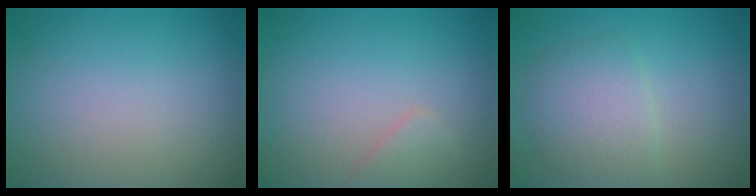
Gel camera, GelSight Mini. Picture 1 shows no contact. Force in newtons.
{"total": 1.2, "press": 1.2, "slide": 0.0}
{"total": 3.4, "press": 3.4, "slide": 0.1}